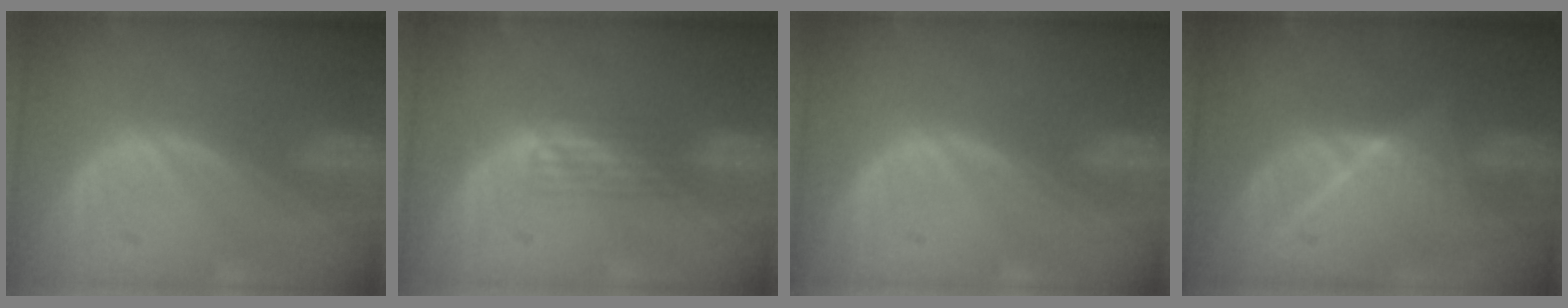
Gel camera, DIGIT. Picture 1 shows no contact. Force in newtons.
{"total": 2.2, "press": 1.8, "slide": 1.2}
{"total": 0.0}
{"total": 7.7, "press": 7.2, "slide": 2.7}